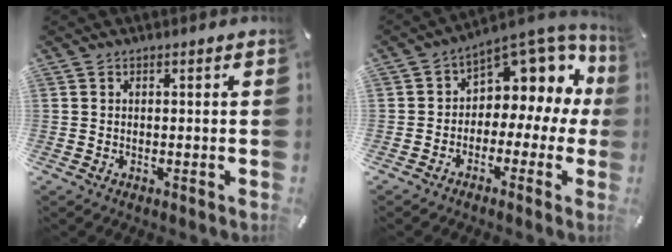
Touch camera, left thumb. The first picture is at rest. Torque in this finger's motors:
{"motor_torque": [0.47, 1.14, 0.20, 0.13, 0.07]}